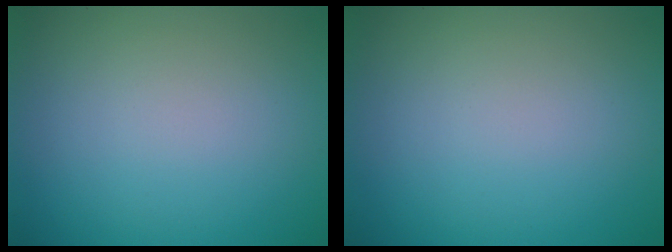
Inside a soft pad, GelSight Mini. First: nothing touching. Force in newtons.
{"total": 0.0}